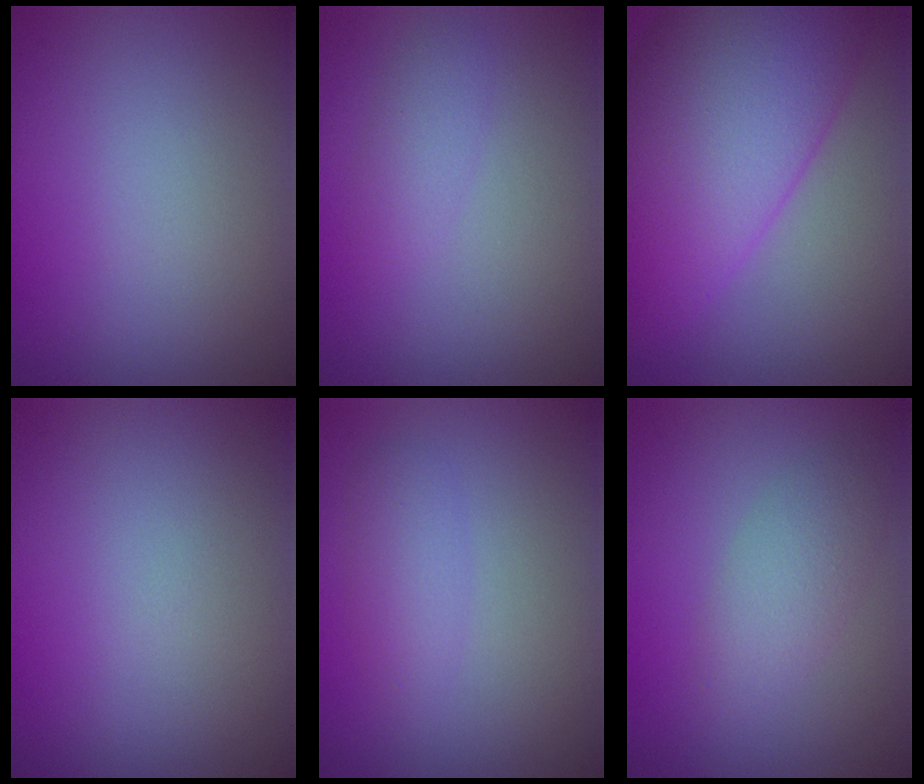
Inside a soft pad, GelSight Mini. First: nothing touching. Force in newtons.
{"total": 1.5, "press": 1.5, "slide": 0.1}
{"total": 12.2, "press": 12.2, "slide": 0.5}
{"total": 0.0}
{"total": 1.9, "press": 1.9, "slide": 0.1}
{"total": 2.8, "press": 2.8, "slide": 0.1}